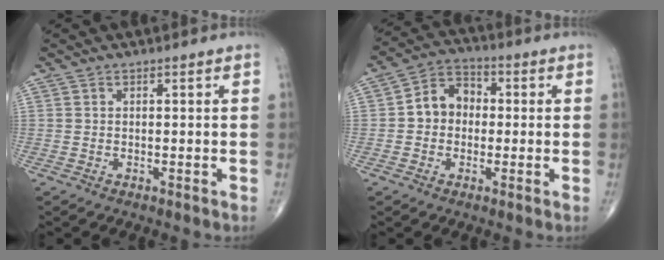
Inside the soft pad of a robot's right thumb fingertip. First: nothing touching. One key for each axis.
{"total": 7.6, "fx": 0.0, "fy": 6.2, "fz": 4.3, "tx": -0.049, "ty": 0.026, "tz": -0.014}